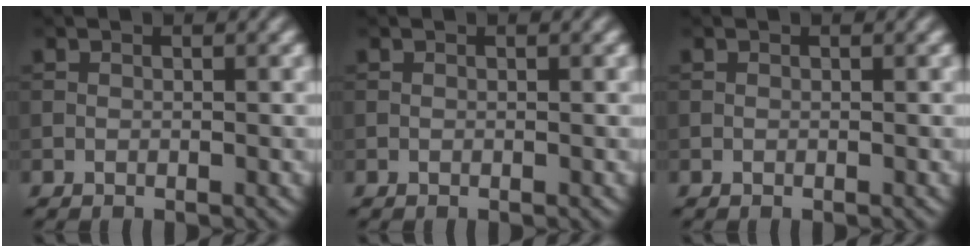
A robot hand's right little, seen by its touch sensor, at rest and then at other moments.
{"total": 0.0}
{"total": 0.0}